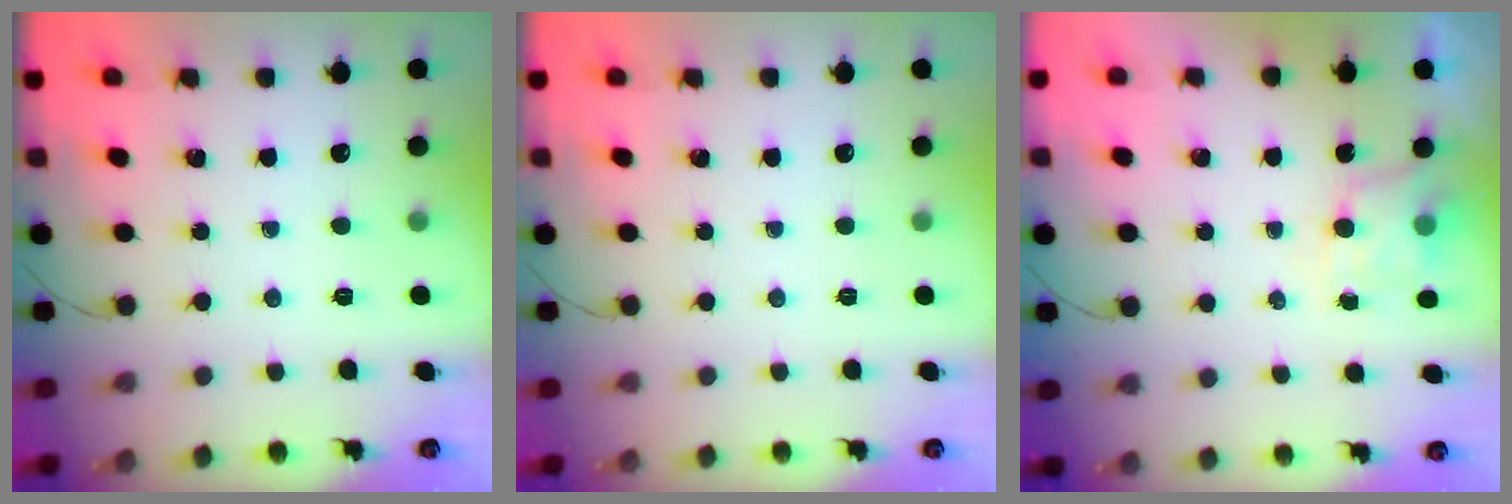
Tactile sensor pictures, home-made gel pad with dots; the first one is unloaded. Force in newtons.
{"total": 0.0}
{"total": 4.9, "press": 4.9, "slide": 0.6}